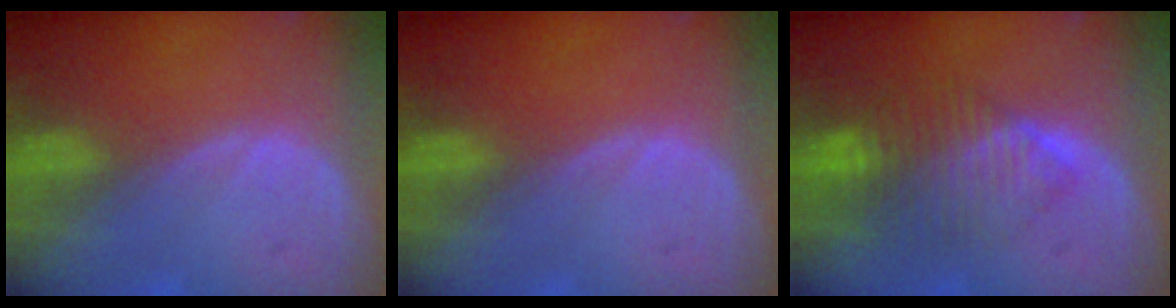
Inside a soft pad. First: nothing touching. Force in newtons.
{"total": 0.0}
{"total": 8.4, "press": 7.3, "slide": 4.1}